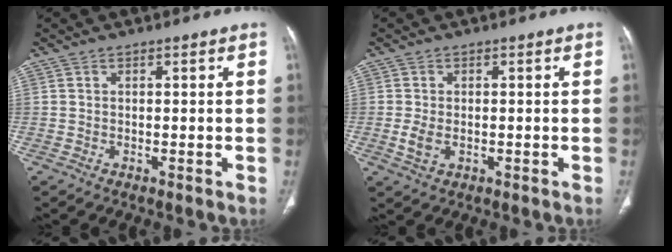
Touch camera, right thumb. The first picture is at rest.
{"total": 3.2, "force": [-0.6, 2.0, 2.4], "torque": [-0.055, -0.002, -0.007]}